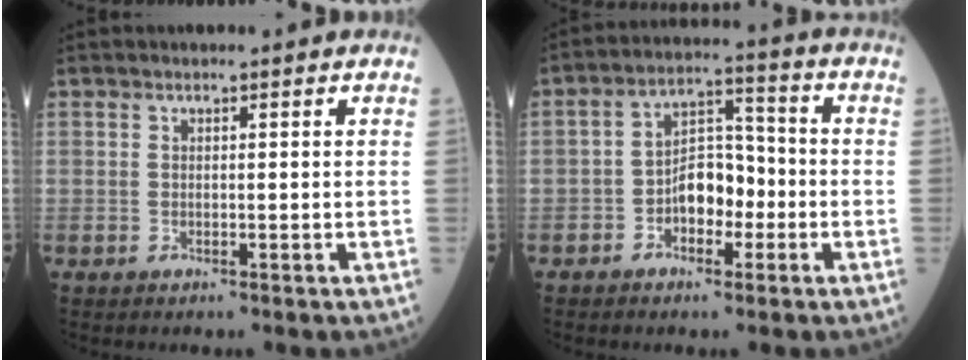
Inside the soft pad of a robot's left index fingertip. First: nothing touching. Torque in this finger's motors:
{"motor_torque": [0.87, 0.47, 0.18, 0.09]}